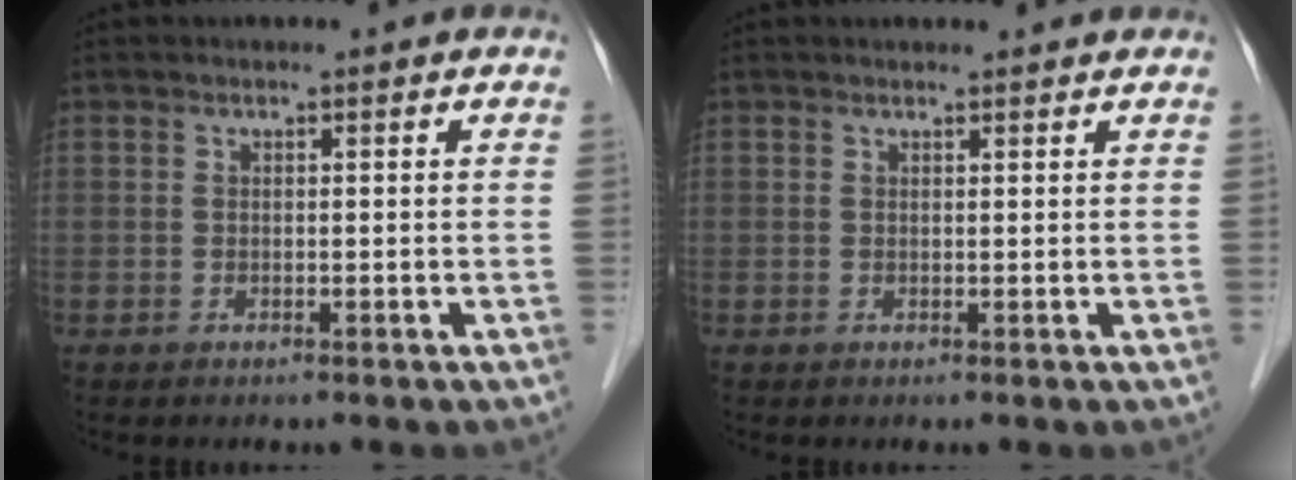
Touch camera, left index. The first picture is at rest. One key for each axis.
{"total": 1.1, "fx": 1.1, "fy": 0.0, "fz": 0.1, "tx": -0.005, "ty": 0.002, "tz": 0.004}